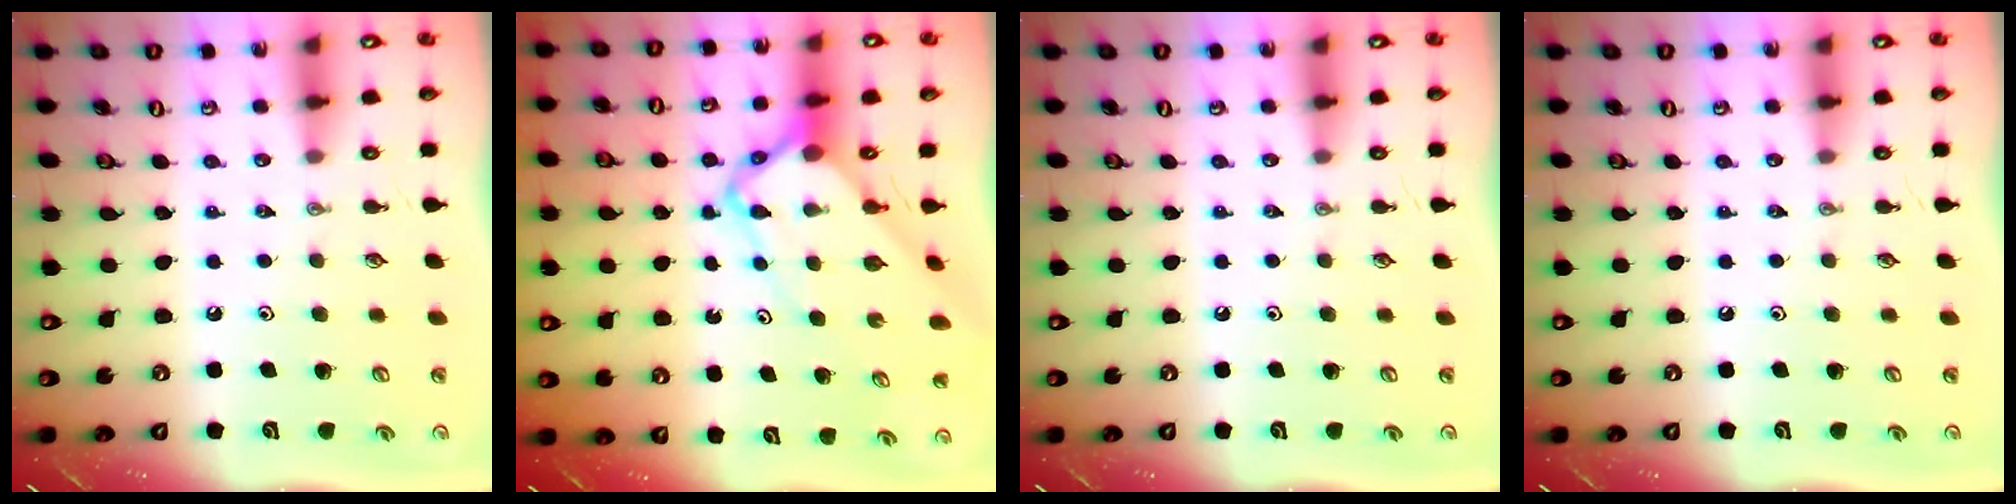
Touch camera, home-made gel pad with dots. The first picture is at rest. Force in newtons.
{"total": 7.2, "press": 7.2, "slide": 0.6}
{"total": 0.0}
{"total": 0.0}